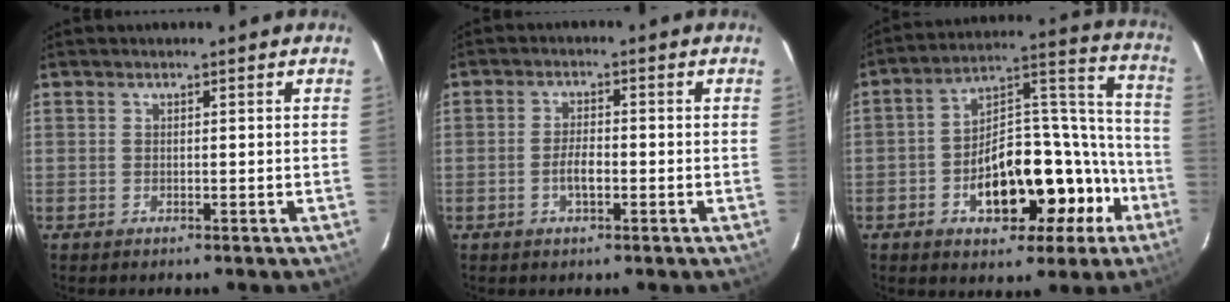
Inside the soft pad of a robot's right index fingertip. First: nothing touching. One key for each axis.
{"total": 3.3, "fx": -1.3, "fy": 1.2, "fz": 2.7, "tx": -0.057, "ty": 0.001, "tz": -0.022}
{"total": 20.1, "fx": -9.3, "fy": 10.5, "fz": 14.3, "tx": -0.215, "ty": 0.057, "tz": -0.123}